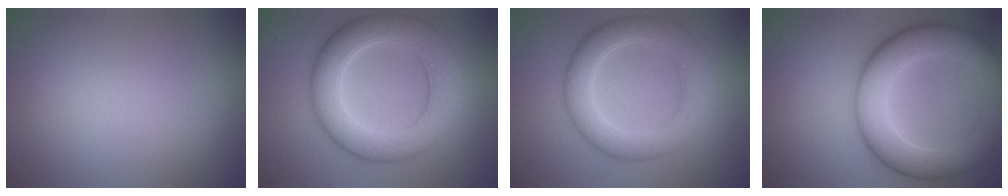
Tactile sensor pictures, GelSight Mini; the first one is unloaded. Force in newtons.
{"total": 7.4, "press": 7.4, "slide": 0.1}
{"total": 5.4, "press": 5.4, "slide": 0.1}
{"total": 9.3, "press": 9.3, "slide": 0.3}